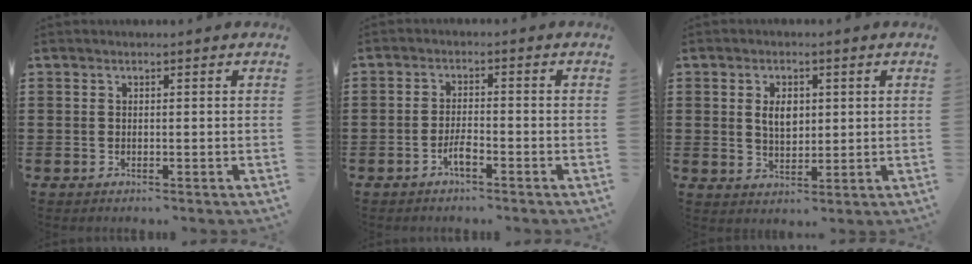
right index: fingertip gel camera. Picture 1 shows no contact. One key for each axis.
{"total": 2.8, "fx": -1.7, "fy": 0.6, "fz": 2.2, "tx": -0.046, "ty": 0.000, "tz": -0.033}
{"total": 4.1, "fx": 0.8, "fy": 2.6, "fz": 3.1, "tx": -0.060, "ty": 0.009, "tz": 0.011}